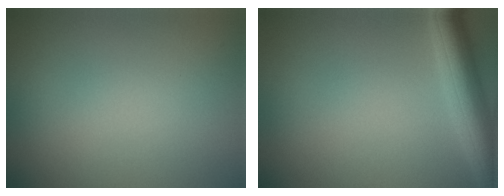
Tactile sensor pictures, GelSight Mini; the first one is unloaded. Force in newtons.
{"total": 5.6, "press": 5.6, "slide": 0.3}